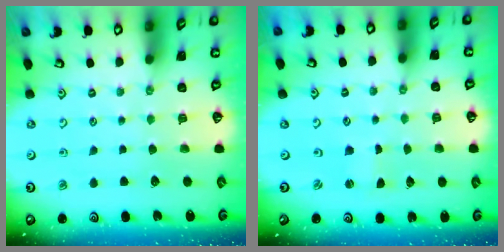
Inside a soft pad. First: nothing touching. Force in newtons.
{"total": 0.0}